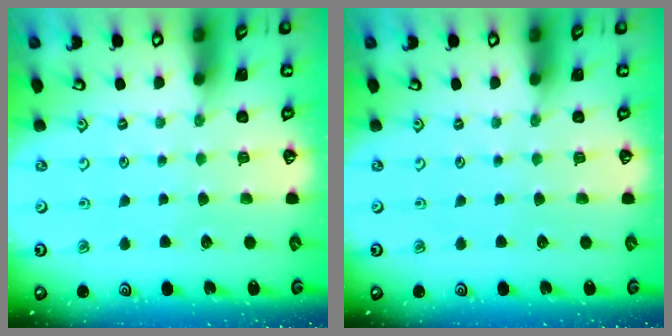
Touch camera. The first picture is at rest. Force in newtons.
{"total": 0.0}